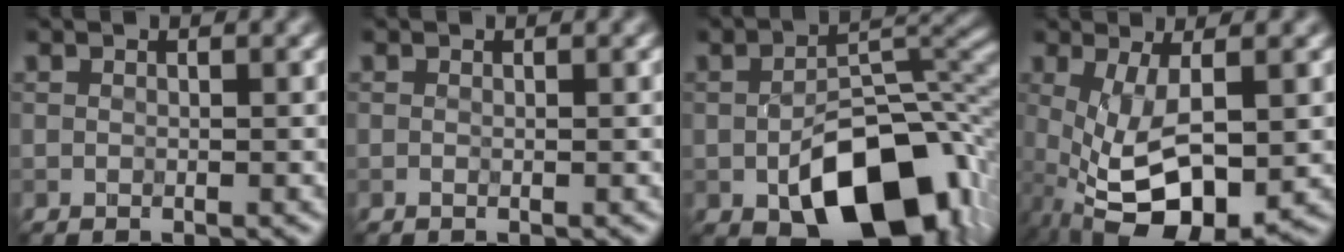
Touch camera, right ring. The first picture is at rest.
{"total": 0.0}
{"total": 12.5, "force": [-4.7, 7.2, 9.1], "torque": [-0.143, -0.018, -0.054]}
{"total": 8.8, "force": [-2.4, 3.1, 7.8], "torque": [-0.156, -0.009, -0.034]}